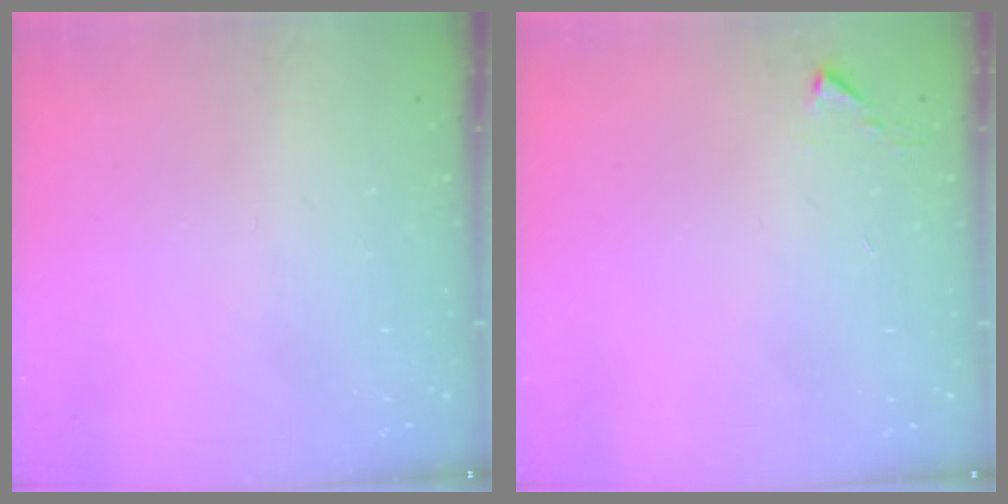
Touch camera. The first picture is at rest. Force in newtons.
{"total": 1.1, "press": 1.1, "slide": 0.1}